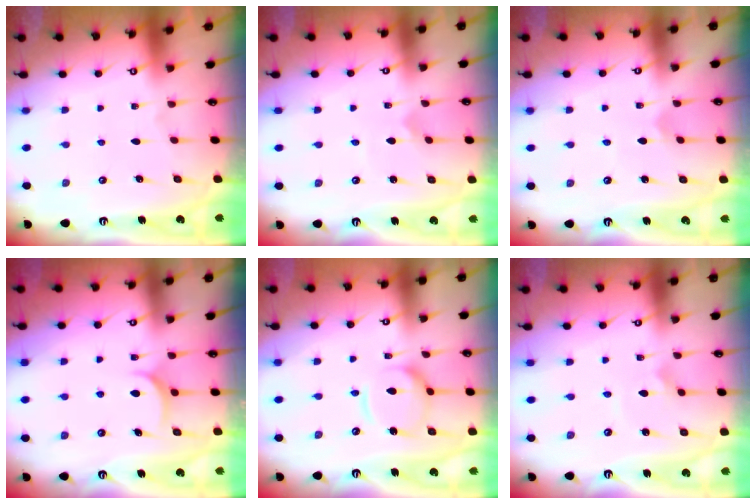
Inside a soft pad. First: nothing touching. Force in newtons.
{"total": 1.8, "press": 1.8, "slide": 0.2}
{"total": 2.9, "press": 2.9, "slide": 0.3}
{"total": 5.5, "press": 5.5, "slide": 0.3}
{"total": 11.7, "press": 11.7, "slide": 1.0}
{"total": 2.4, "press": 2.4, "slide": 0.6}